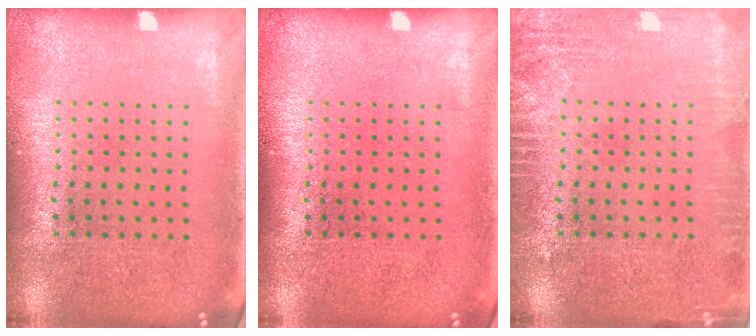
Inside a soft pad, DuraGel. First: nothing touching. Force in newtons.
{"total": 0.0}
{"total": 2.7, "press": 2.7, "slide": 0.4}